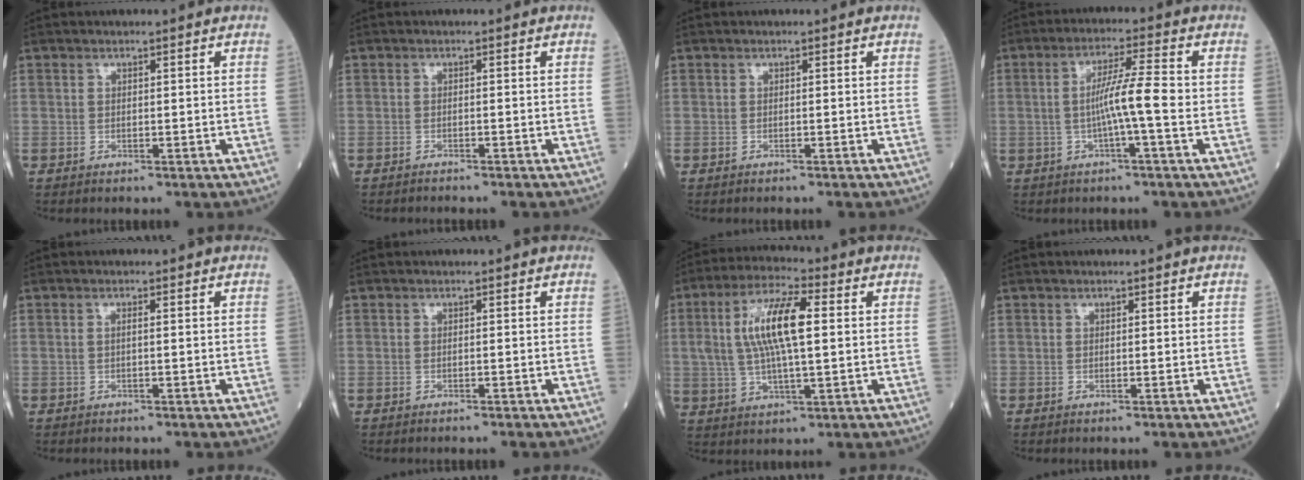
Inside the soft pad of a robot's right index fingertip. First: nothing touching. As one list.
[{"total": 0.8, "force": [-0.8, -0.1, 0.0], "torque": [-0.005, -0.001, -0.010]}, {"total": 0.0}, {"total": 6.1, "force": [-0.8, -0.7, 6.0], "torque": [-0.106, 0.007, -0.015]}, {"total": 0.6, "force": [0.1, 0.0, 0.6], "torque": [-0.013, 0.001, 0.002]}, {"total": 0.7, "force": [-0.7, -0.1, 0.3], "torque": [-0.002, 0.001, -0.009]}, {"total": 11.2, "force": [1.9, 2.6, 10.7], "torque": [-0.219, 0.018, 0.037]}, {"total": 0.0}]